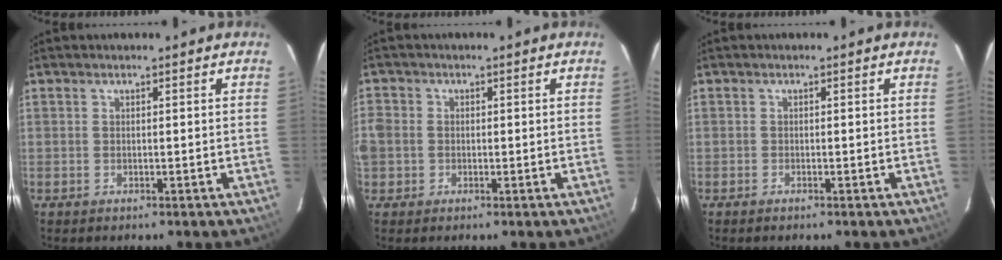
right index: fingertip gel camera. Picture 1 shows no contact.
{"total": 4.2, "force": [-1.0, 3.7, 1.5], "torque": [-0.035, 0.003, -0.024]}
{"total": 0.6, "force": [-0.6, 0.1, 0.2], "torque": [-0.006, -0.001, -0.011]}